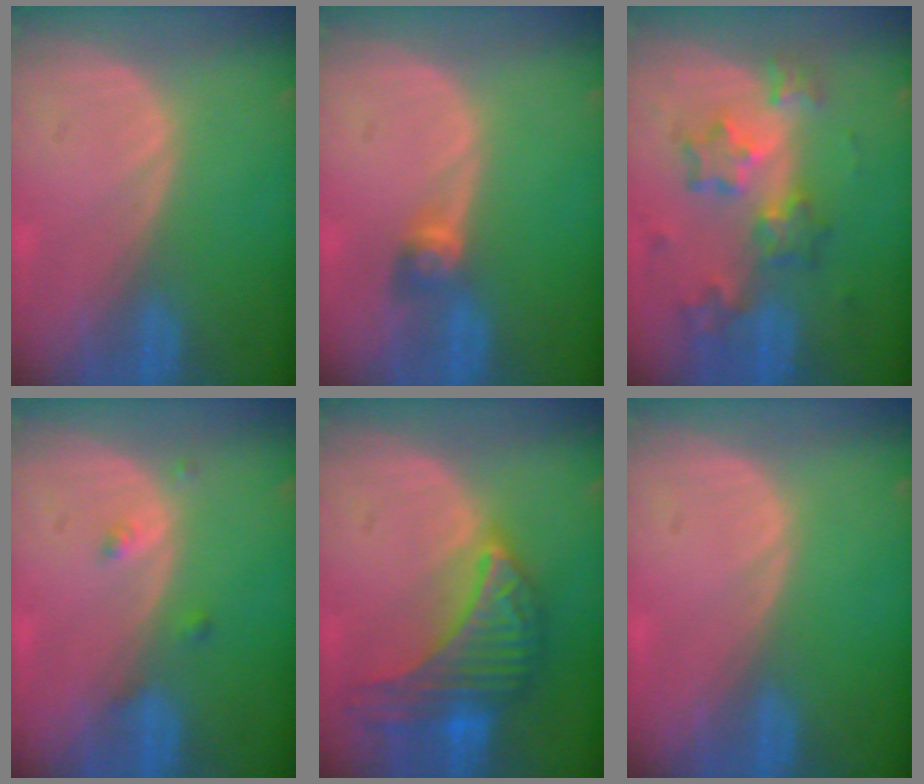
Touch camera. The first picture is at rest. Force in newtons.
{"total": 2.6, "press": 2.4, "slide": 1.0}
{"total": 8.3, "press": 7.3, "slide": 4.1}
{"total": 1.6, "press": 1.5, "slide": 0.1}
{"total": 9.6, "press": 9.6, "slide": 0.6}
{"total": 0.0}